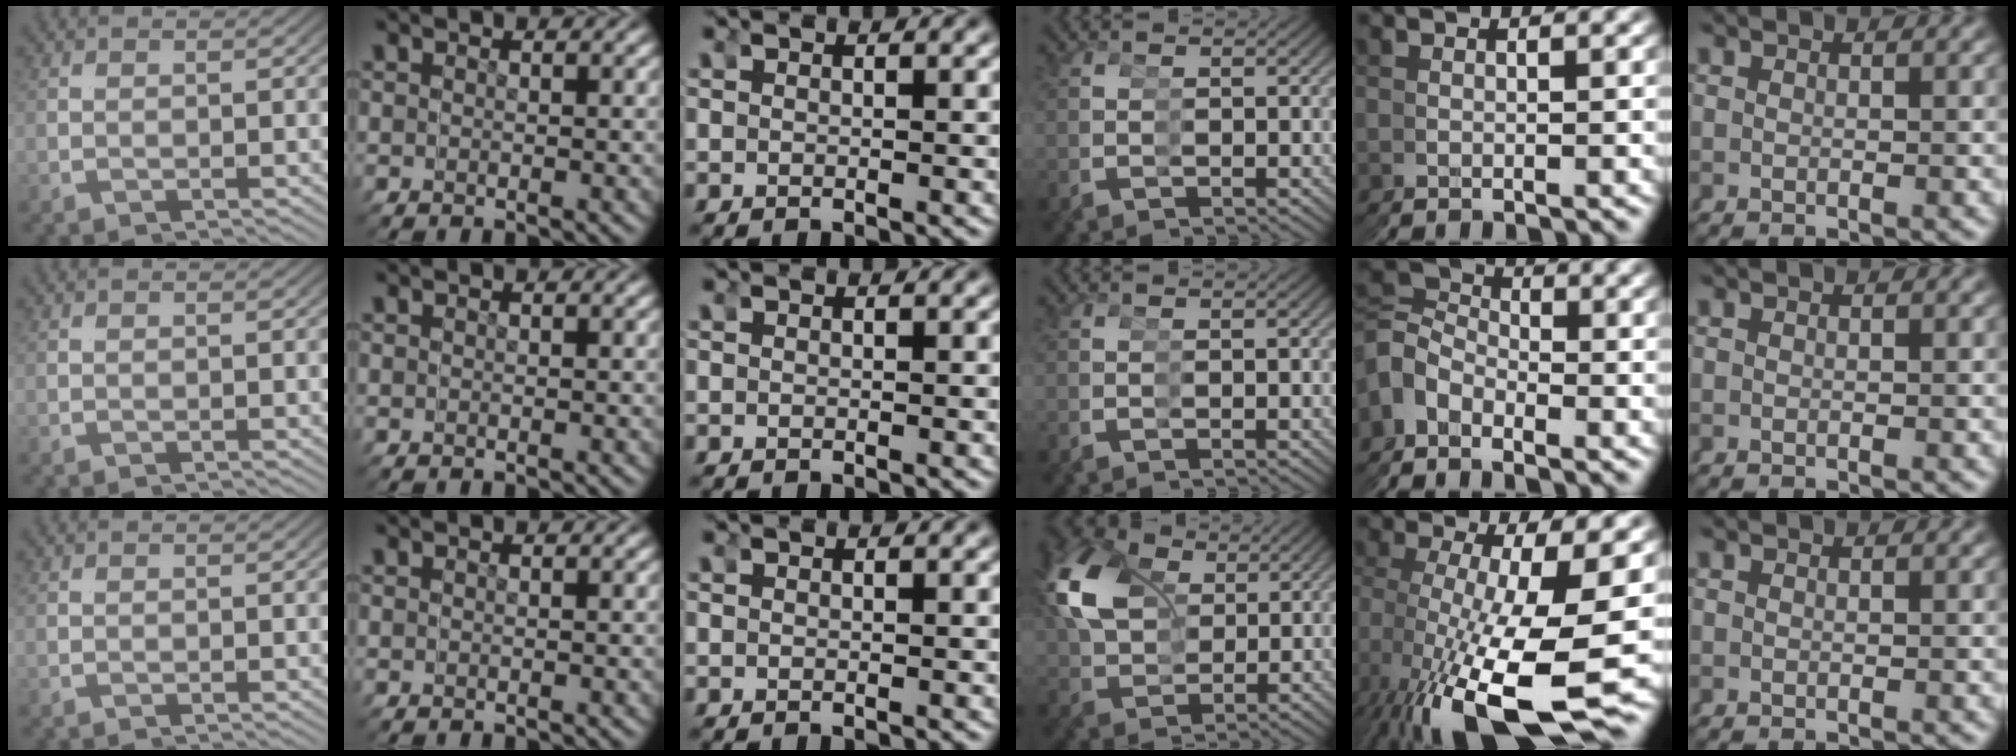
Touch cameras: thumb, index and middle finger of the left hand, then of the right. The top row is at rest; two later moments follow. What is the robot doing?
{"motion": "grasp_and_lifting", "object": "scissors"}